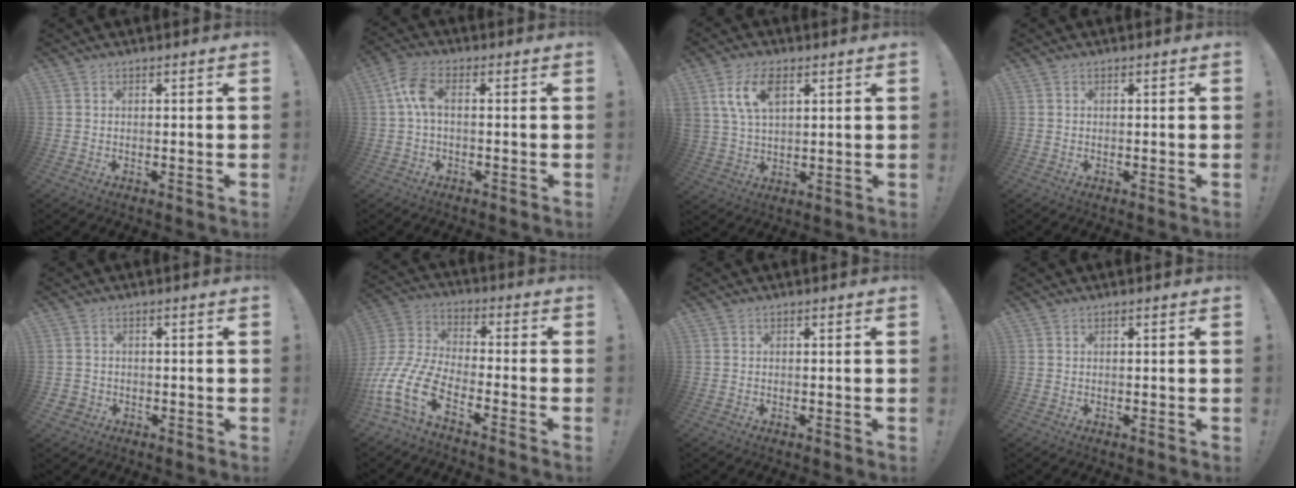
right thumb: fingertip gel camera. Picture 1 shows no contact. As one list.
[{"total": 7.0, "force": [0.7, 3.1, 6.2], "torque": [-0.124, 0.003, 0.017]}, {"total": 9.8, "force": [4.2, 5.6, 6.9], "torque": [-0.134, 0.002, 0.082]}, {"total": 0.0}, {"total": 2.0, "force": [-0.6, 1.8, 0.7], "torque": [-0.014, 0.002, -0.011]}, {"total": 15.8, "force": [-8.6, 7.6, 10.9], "torque": [-0.232, 0.034, -0.149]}, {"total": 0.0}, {"total": 0.0}]